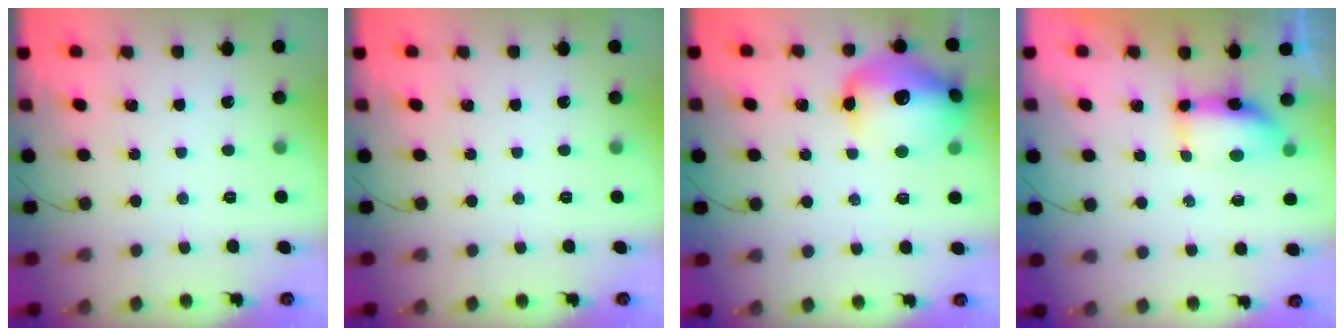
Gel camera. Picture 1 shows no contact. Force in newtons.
{"total": 0.0}
{"total": 17.3, "press": 17.2, "slide": 1.9}
{"total": 10.4, "press": 8.1, "slide": 6.5}